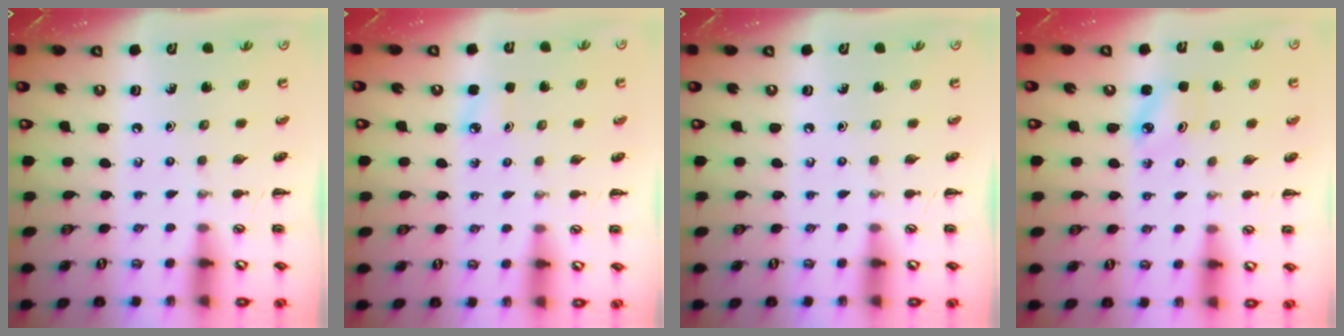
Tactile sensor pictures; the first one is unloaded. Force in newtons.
{"total": 3.6, "press": 3.4, "slide": 1.3}
{"total": 0.0}
{"total": 2.5, "press": 2.5, "slide": 0.4}